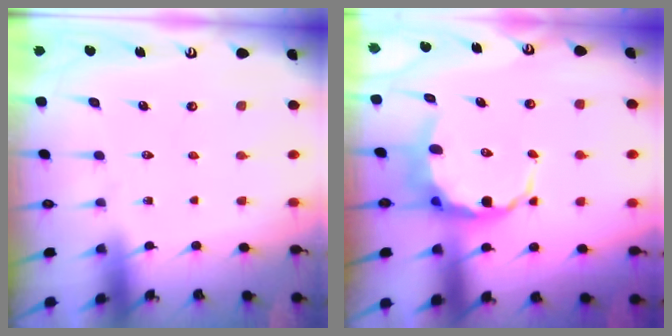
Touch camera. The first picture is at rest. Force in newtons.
{"total": 7.5, "press": 7.0, "slide": 2.6}